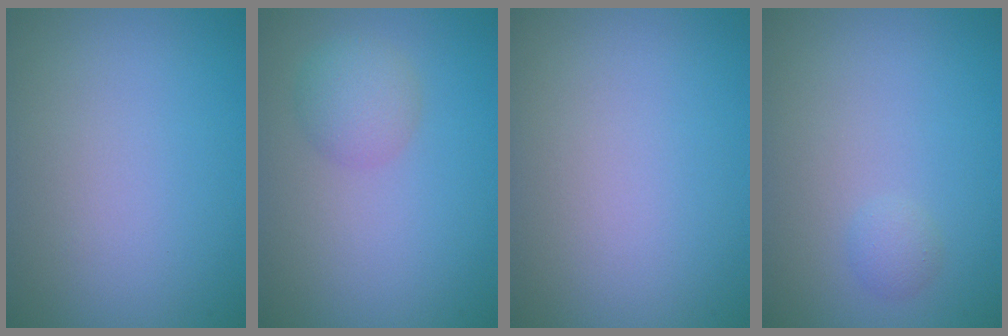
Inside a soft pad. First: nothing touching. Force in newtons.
{"total": 2.5, "press": 2.5, "slide": 0.1}
{"total": 0.0}
{"total": 0.8, "press": 0.8, "slide": 0.0}